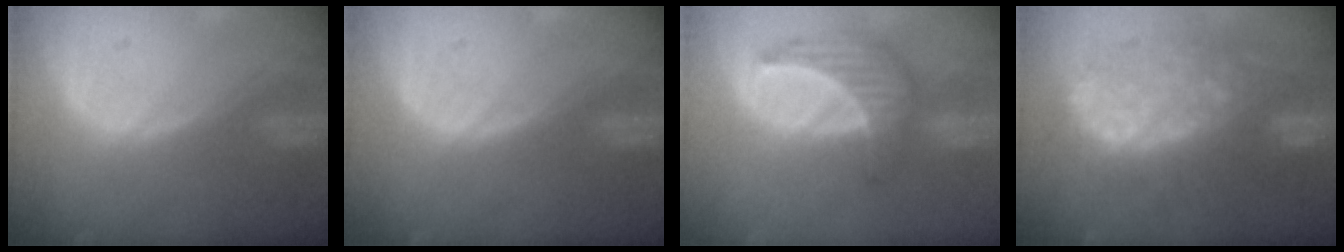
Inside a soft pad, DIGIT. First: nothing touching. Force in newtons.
{"total": 0.0}
{"total": 6.9, "press": 6.4, "slide": 2.6}
{"total": 12.3, "press": 12.2, "slide": 1.3}